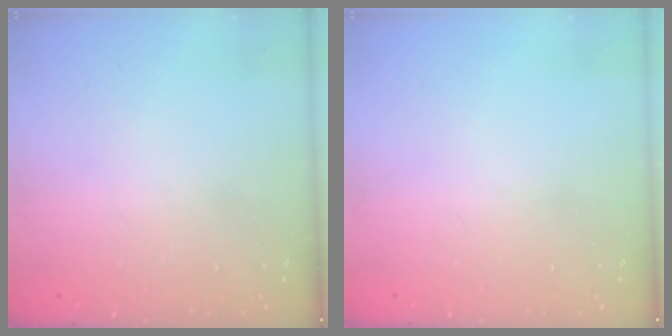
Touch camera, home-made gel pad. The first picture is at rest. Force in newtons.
{"total": 0.0}